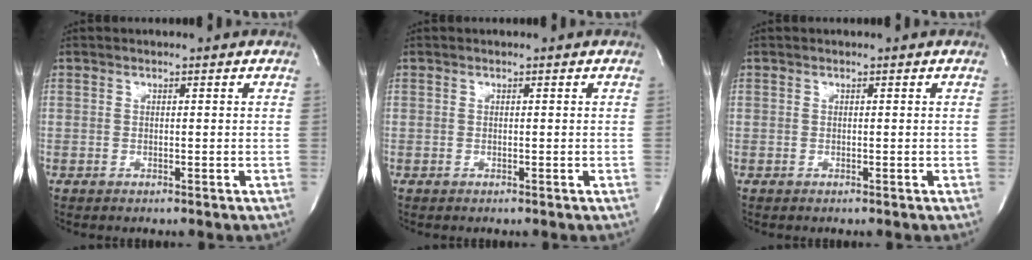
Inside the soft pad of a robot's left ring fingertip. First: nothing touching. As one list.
[{"total": 0.0}, {"total": 0.0}]